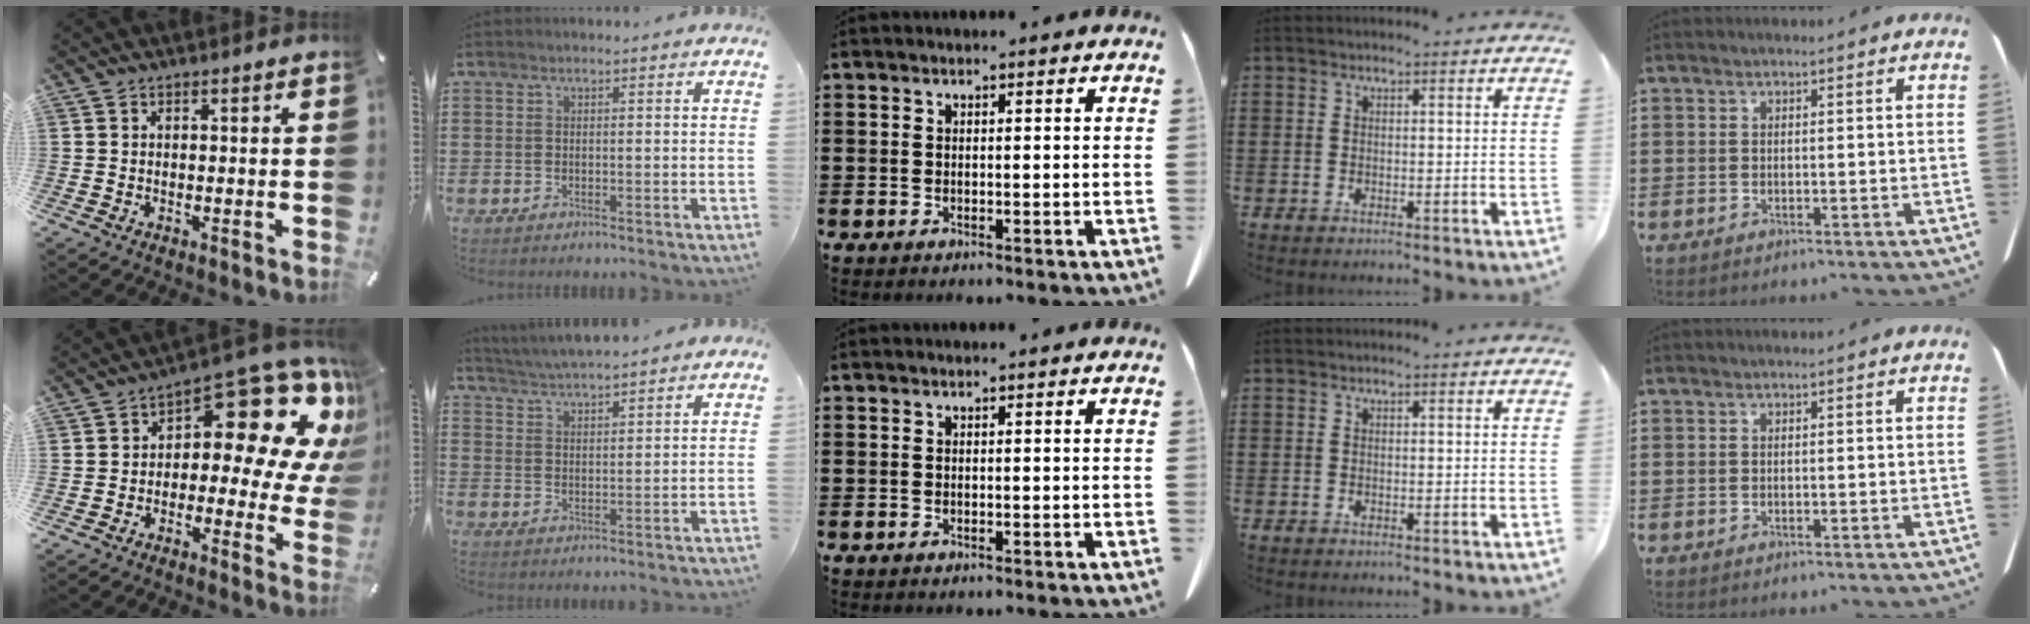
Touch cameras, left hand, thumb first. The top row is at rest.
{"thumb": {"total": 16.9, "force": [8.4, 8.2, 12.1], "torque": [-0.155, -0.074, 0.134]}, "index": {"total": 3.7, "force": [3.6, -0.3, 0.3], "torque": [-0.020, -0.013, 0.064]}}